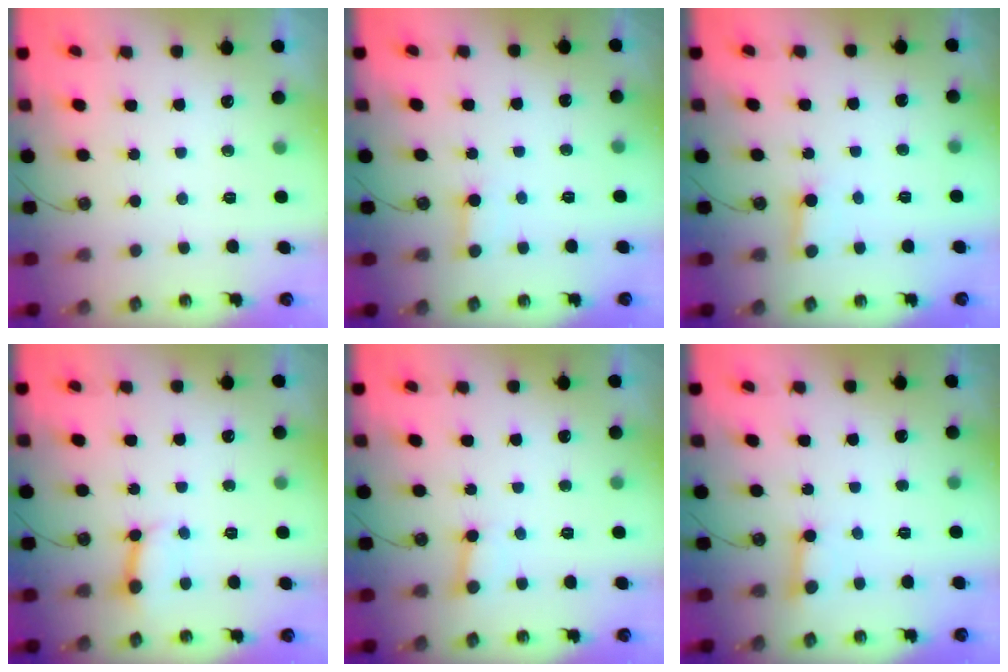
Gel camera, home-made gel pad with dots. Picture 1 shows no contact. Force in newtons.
{"total": 2.3, "press": 2.3, "slide": 0.2}
{"total": 2.7, "press": 2.7, "slide": 0.0}
{"total": 5.9, "press": 5.9, "slide": 0.7}
{"total": 3.0, "press": 3.0, "slide": 0.2}
{"total": 3.0, "press": 3.0, "slide": 0.2}